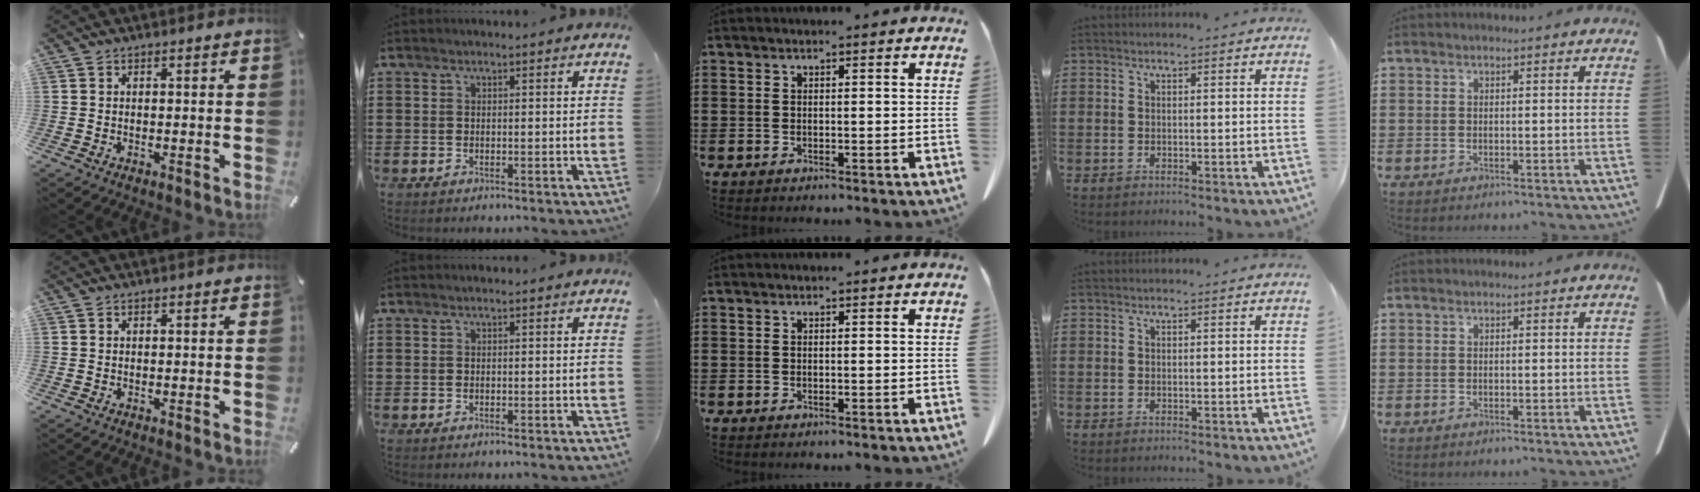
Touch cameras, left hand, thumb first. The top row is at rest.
{}